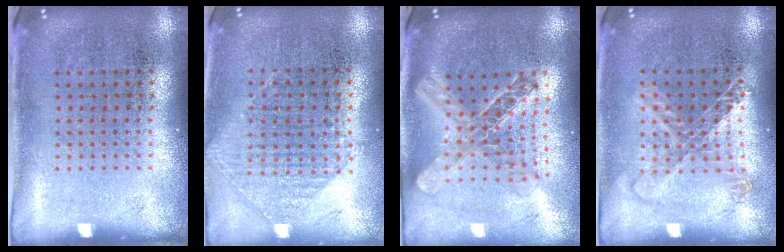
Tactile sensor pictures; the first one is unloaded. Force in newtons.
{"total": 0.9, "press": 0.8, "slide": 0.3}
{"total": 2.1, "press": 1.8, "slide": 1.2}
{"total": 1.3, "press": 1.2, "slide": 0.6}